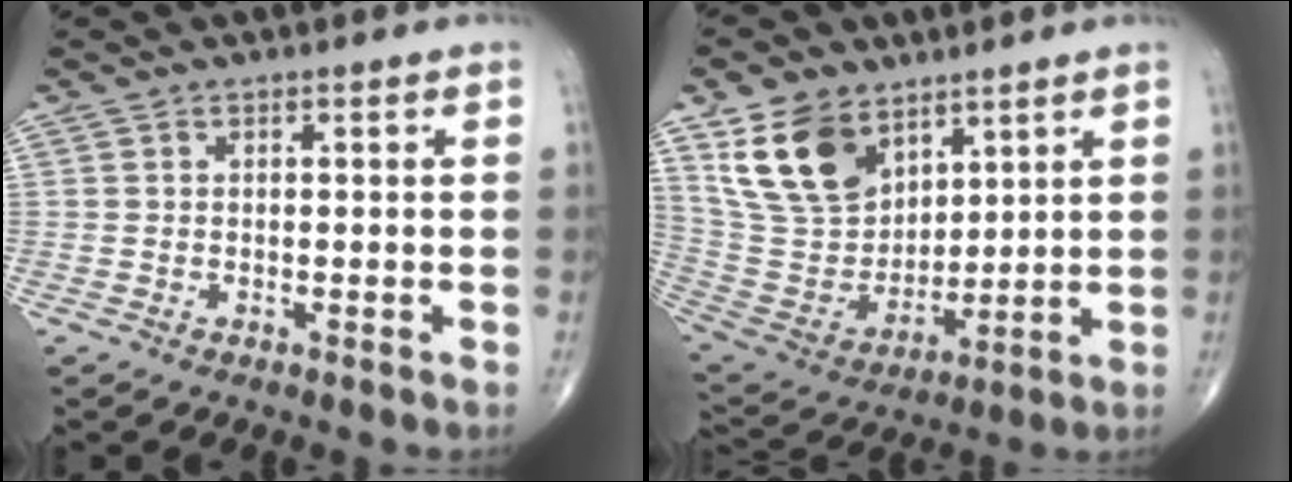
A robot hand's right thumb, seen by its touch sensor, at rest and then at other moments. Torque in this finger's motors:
{"motor_torque": [0.15, 2.82, 0.22, 0.15, 0.25]}